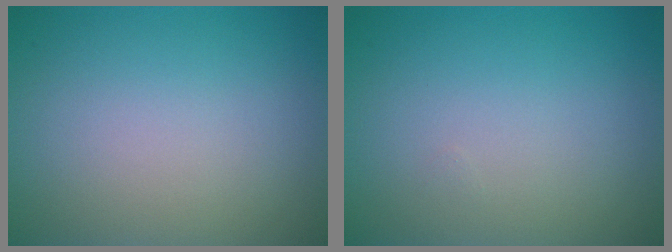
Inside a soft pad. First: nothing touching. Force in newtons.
{"total": 0.0}